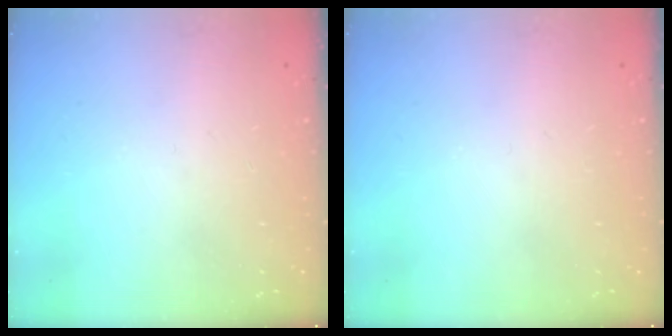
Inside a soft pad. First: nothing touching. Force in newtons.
{"total": 0.0}